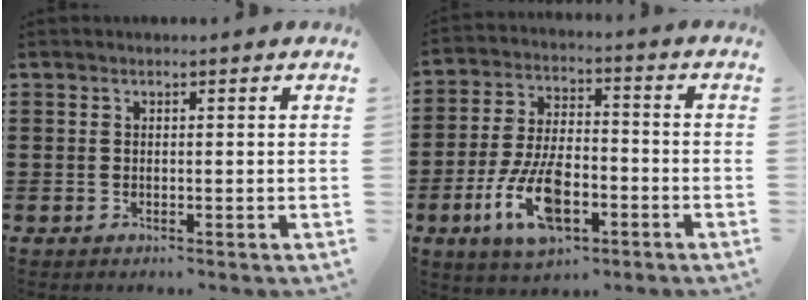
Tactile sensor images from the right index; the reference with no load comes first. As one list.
[{"total": 11.1, "force": [-4.6, 5.0, 8.8], "torque": [-0.197, 0.000, -0.086]}]